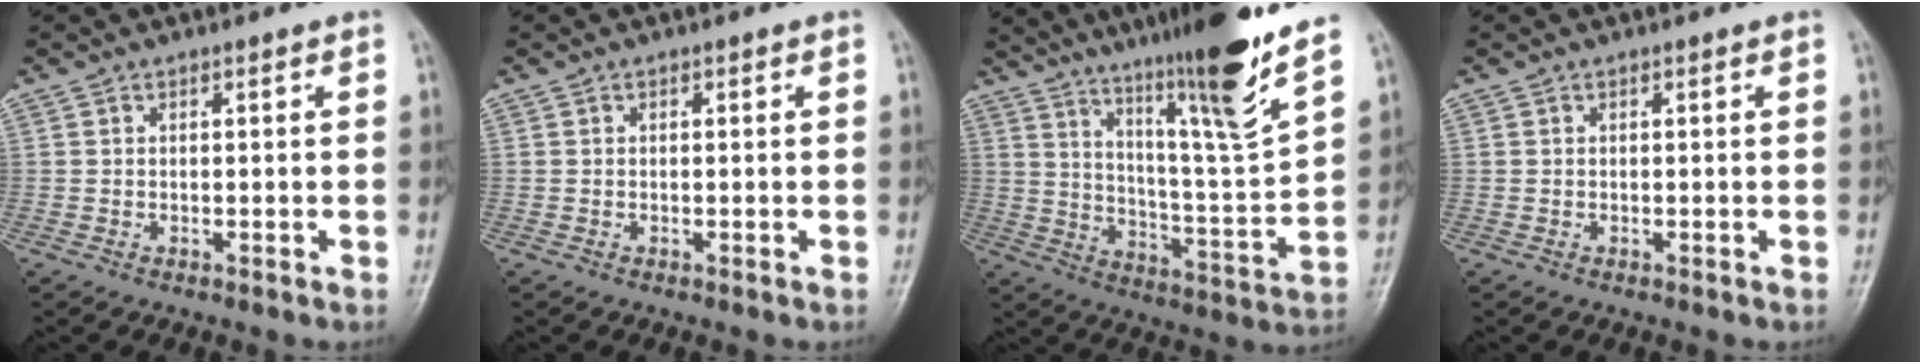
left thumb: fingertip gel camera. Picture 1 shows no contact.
{"total": 0.0}
{"total": 19.1, "force": [13.6, -0.1, 13.3], "torque": [-0.190, -0.080, 0.222]}
{"total": 0.0}